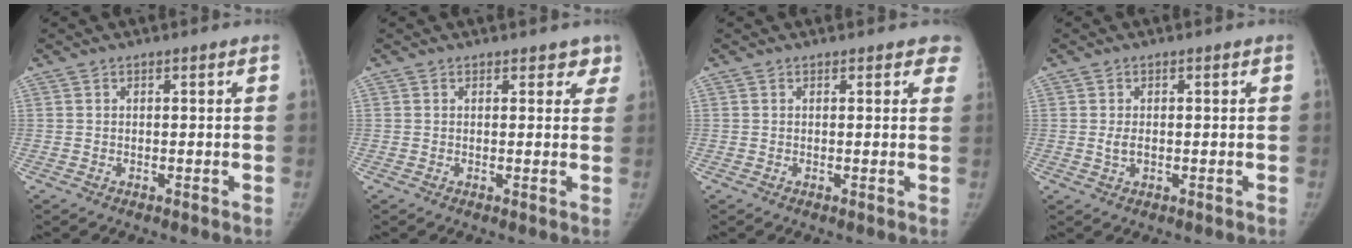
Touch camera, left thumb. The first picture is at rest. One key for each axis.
{"total": 2.8, "fx": 2.0, "fy": 1.7, "fz": 0.9, "tx": 0.027, "ty": -0.006, "tz": 0.014}
{"total": 3.0, "fx": 2.4, "fy": 1.5, "fz": 1.0, "tx": 0.021, "ty": -0.007, "tz": 0.008}
{"total": 2.0, "fx": -0.2, "fy": 1.2, "fz": 1.6, "tx": -0.030, "ty": 0.002, "tz": -0.003}